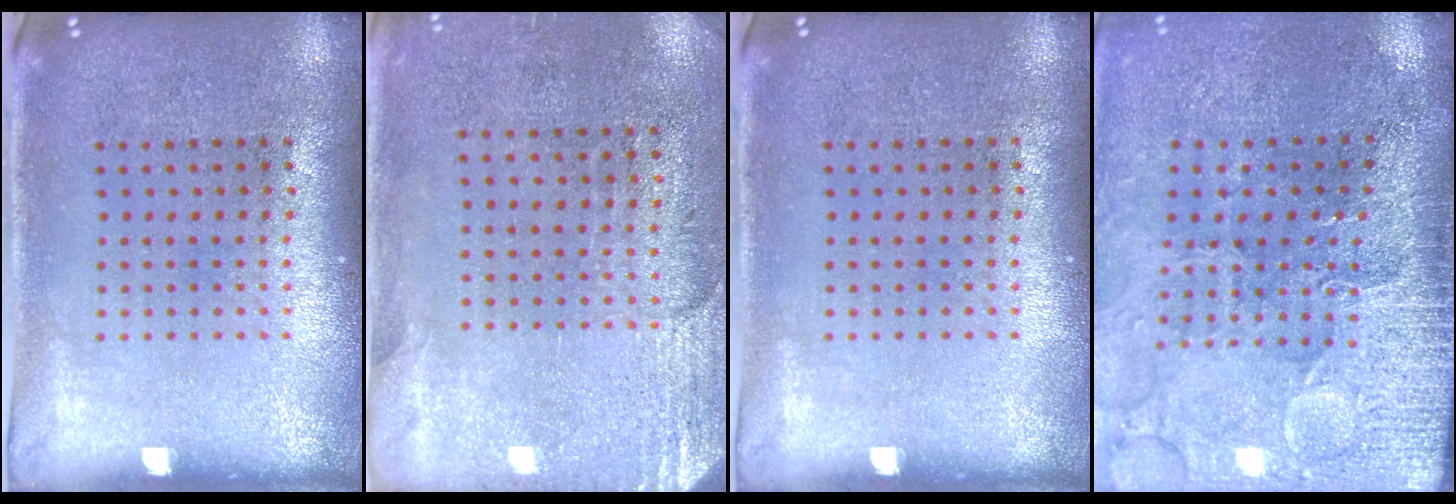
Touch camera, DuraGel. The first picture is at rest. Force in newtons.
{"total": 2.8, "press": 2.5, "slide": 1.2}
{"total": 0.0}
{"total": 3.5, "press": 3.4, "slide": 0.7}